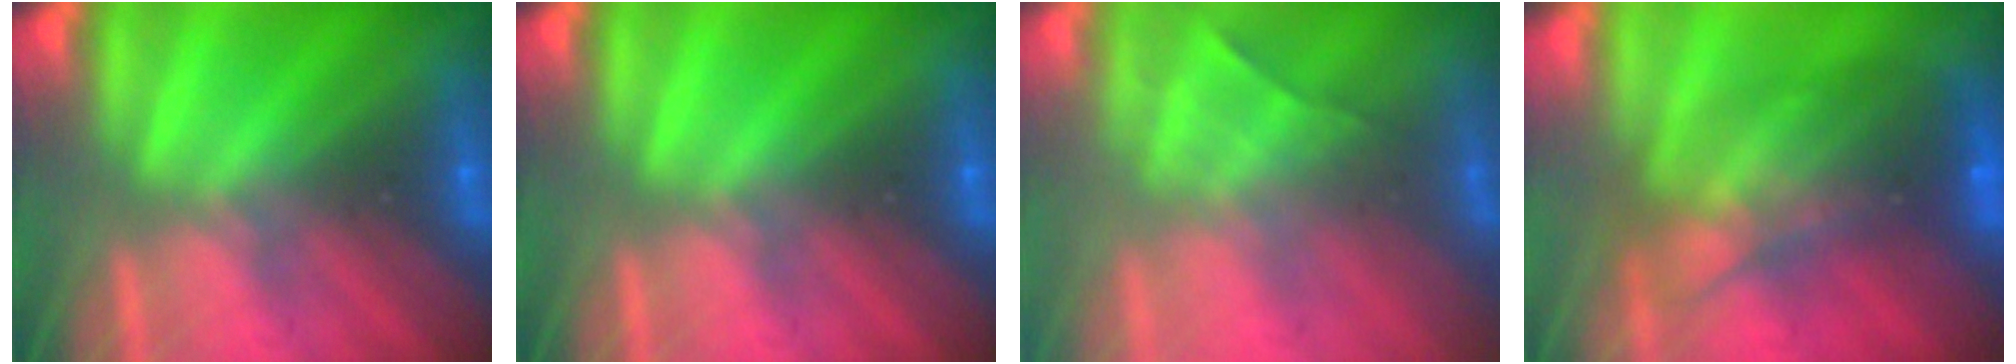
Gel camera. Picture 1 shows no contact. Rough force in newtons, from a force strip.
{"total": 0.0}
{"total": 2.3}
{"total": 5.5}